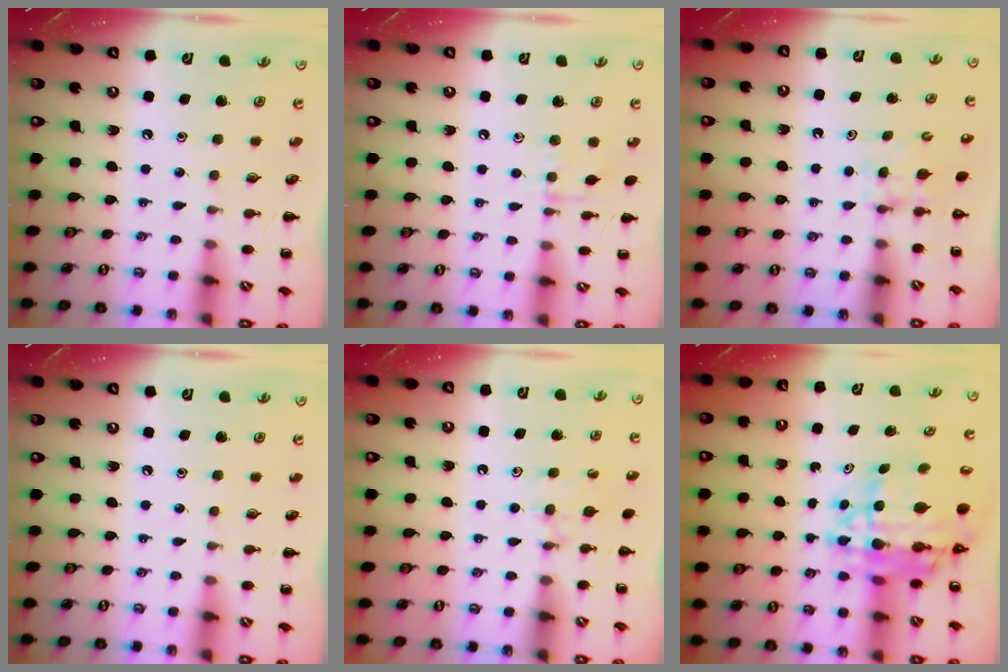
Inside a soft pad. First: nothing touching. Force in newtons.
{"total": 6.0, "press": 5.8, "slide": 1.8}
{"total": 3.3, "press": 3.0, "slide": 1.3}
{"total": 0.0}
{"total": 6.2, "press": 5.8, "slide": 2.2}
{"total": 12.0, "press": 11.4, "slide": 3.8}